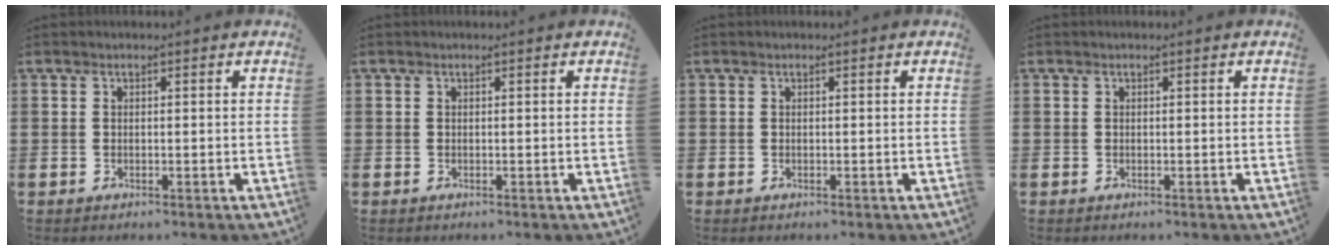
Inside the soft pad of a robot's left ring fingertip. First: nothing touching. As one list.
[{"total": 0.0}, {"total": 0.0}, {"total": 0.0}]